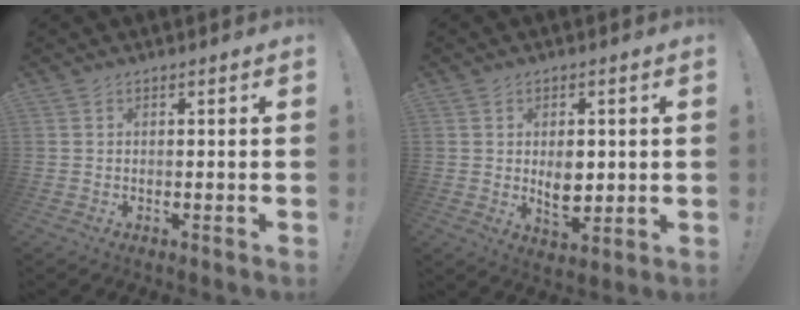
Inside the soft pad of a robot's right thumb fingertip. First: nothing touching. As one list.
[{"total": 6.7, "force": [0.4, 4.7, 4.8], "torque": [-0.066, -0.001, 0.007]}]